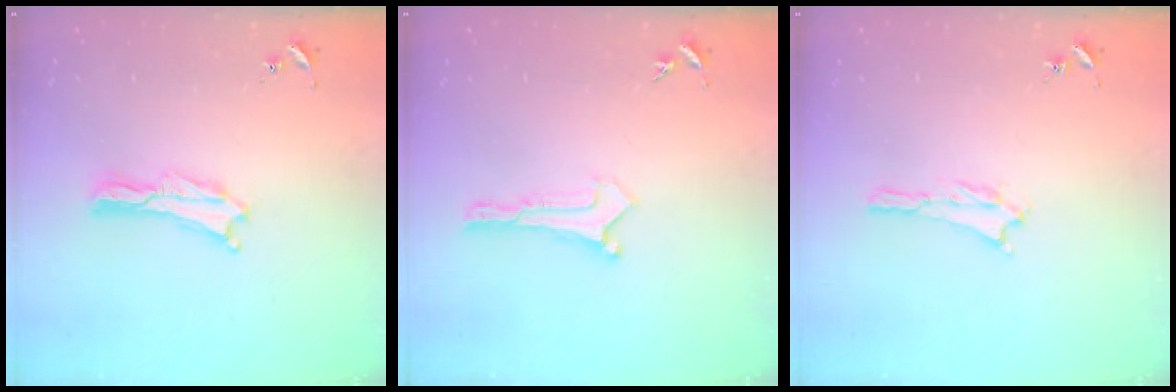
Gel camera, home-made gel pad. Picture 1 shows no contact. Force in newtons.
{"total": 0.0}
{"total": 1.4, "press": 1.4, "slide": 0.3}